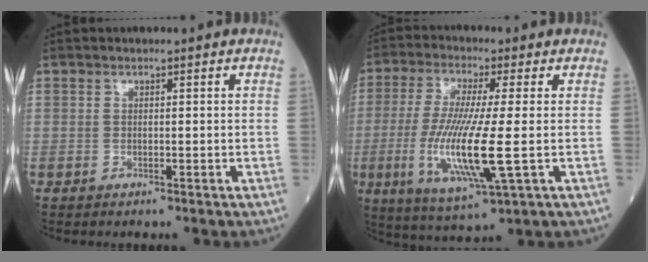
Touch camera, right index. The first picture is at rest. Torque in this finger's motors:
{"motor_torque": [0.56, -0.18, 0.94, 0.21]}